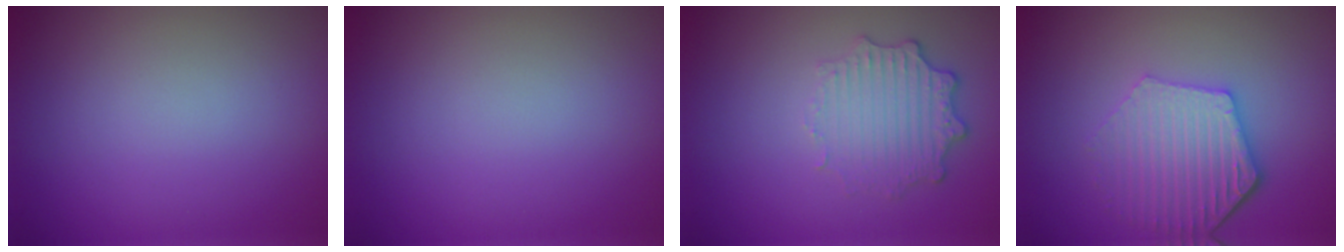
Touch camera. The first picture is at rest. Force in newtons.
{"total": 0.0}
{"total": 3.3, "press": 2.7, "slide": 2.0}
{"total": 5.3, "press": 4.2, "slide": 3.3}